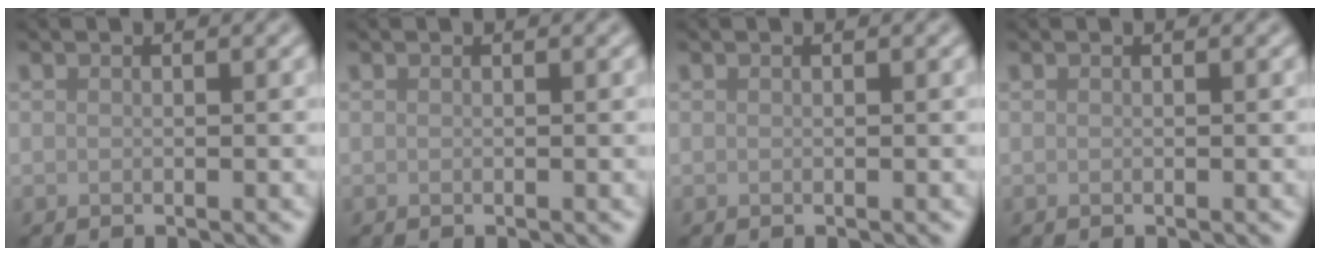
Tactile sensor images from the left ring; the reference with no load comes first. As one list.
[{"total": 0.0}, {"total": 0.0}, {"total": 0.0}]